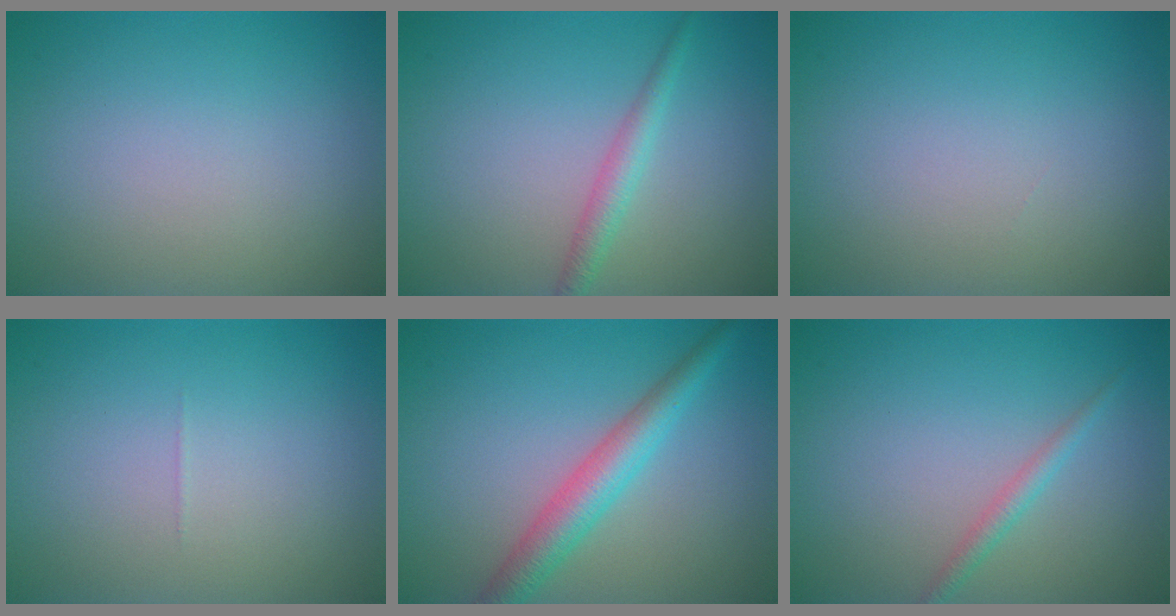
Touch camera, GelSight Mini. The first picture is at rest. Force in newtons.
{"total": 1.9, "press": 1.9, "slide": 0.1}
{"total": 0.0}
{"total": 0.0}
{"total": 4.0, "press": 4.0, "slide": 0.1}
{"total": 1.4, "press": 1.4, "slide": 0.0}